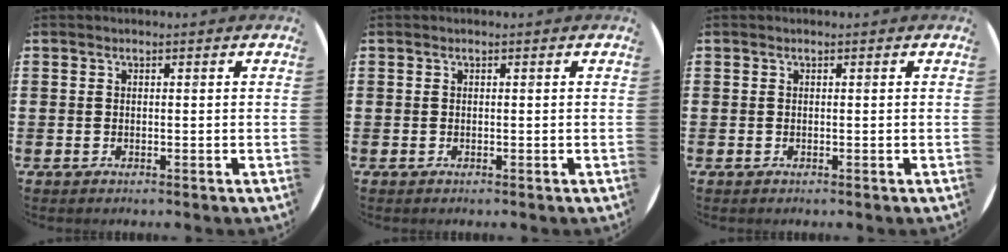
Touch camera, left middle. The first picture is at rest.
{"total": 0.0}
{"total": 0.0}